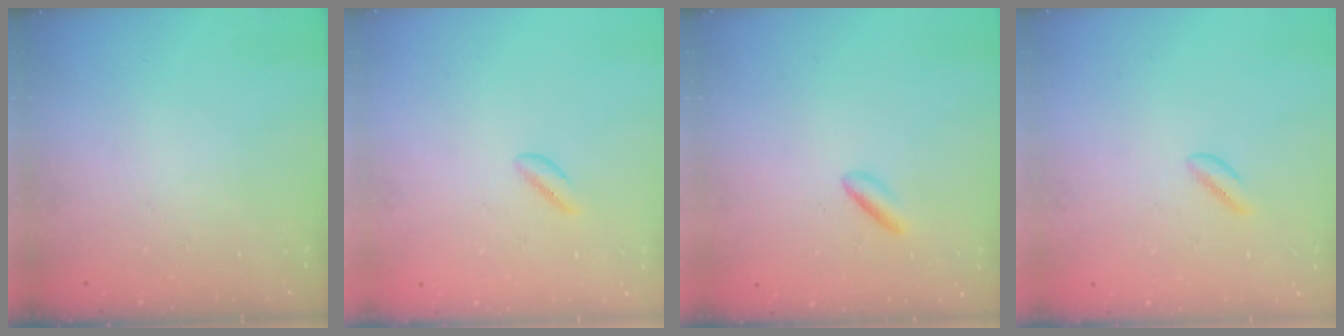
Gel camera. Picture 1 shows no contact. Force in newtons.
{"total": 1.1, "press": 1.0, "slide": 0.5}
{"total": 2.5, "press": 2.3, "slide": 0.9}
{"total": 1.1, "press": 1.0, "slide": 0.5}